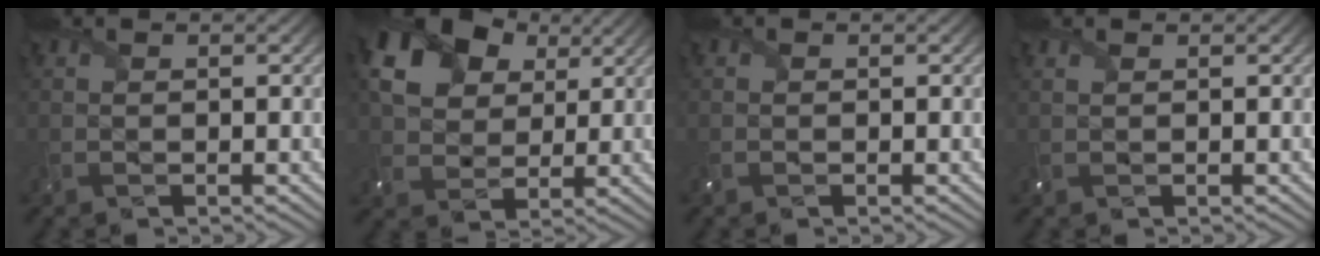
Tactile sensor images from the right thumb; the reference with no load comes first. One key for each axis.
{"total": 13.1, "fx": 5.5, "fy": 9.3, "fz": 7.5, "tx": -0.183, "ty": 0.028, "tz": 0.095}
{"total": 0.6, "fx": -0.3, "fy": 0.5, "fz": 0.1, "tx": -0.004, "ty": -0.003, "tz": -0.008}
{"total": 0.7, "fx": 0.6, "fy": 0.3, "fz": 0.4, "tx": -0.017, "ty": 0.003, "tz": 0.012}